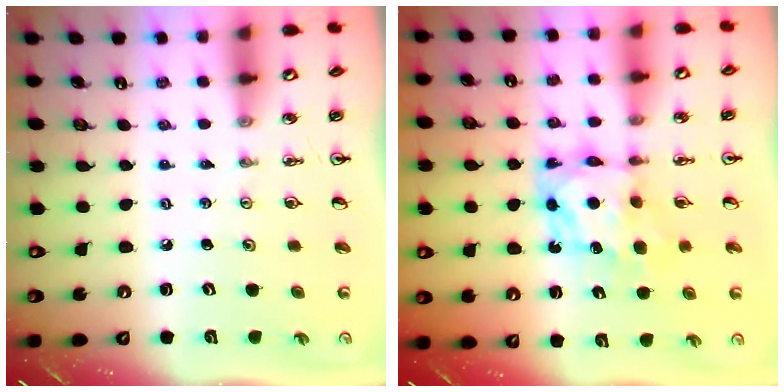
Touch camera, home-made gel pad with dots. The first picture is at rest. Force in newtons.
{"total": 7.5, "press": 7.5, "slide": 0.6}